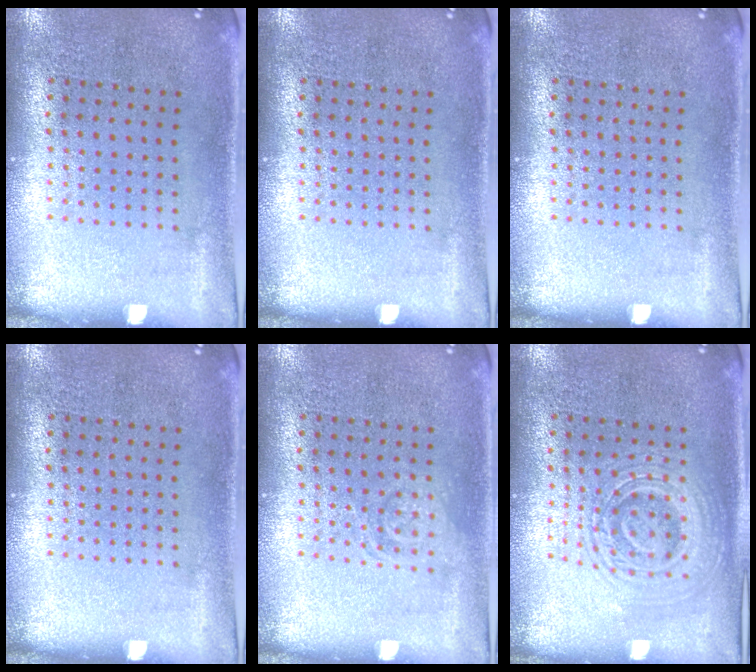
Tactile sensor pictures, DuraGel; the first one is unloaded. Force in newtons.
{"total": 0.0}
{"total": 0.0}
{"total": 0.0}
{"total": 1.4, "press": 1.4, "slide": 0.2}
{"total": 2.7, "press": 2.7, "slide": 0.5}